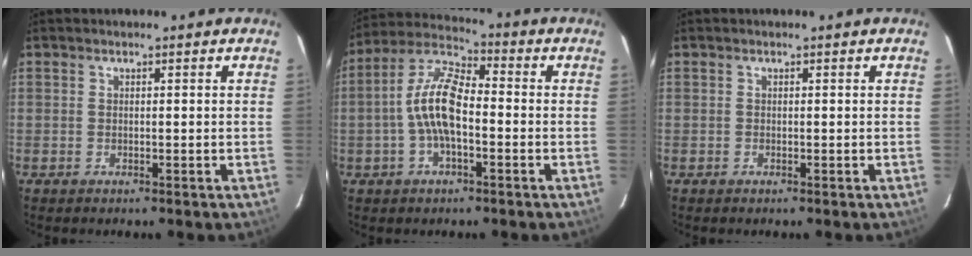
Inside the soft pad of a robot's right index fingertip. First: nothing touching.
{"total": 10.5, "force": [-1.8, 4.3, 9.4], "torque": [-0.201, 0.016, -0.039]}
{"total": 0.0}